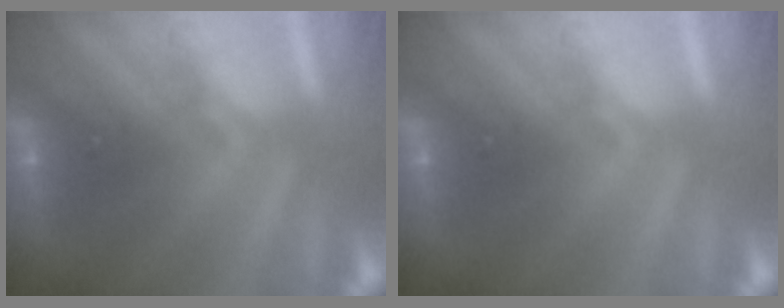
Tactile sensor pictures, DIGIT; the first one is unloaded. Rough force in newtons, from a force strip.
{"total": 0.0}